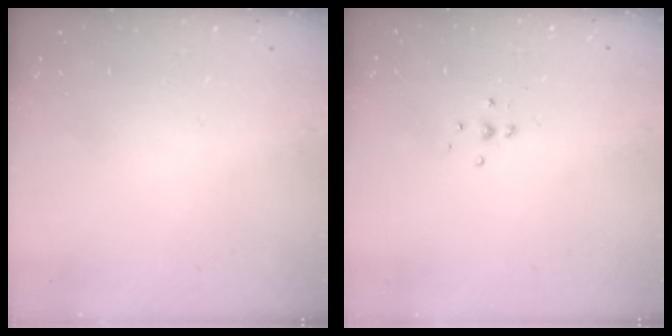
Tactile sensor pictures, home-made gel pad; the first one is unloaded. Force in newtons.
{"total": 4.3, "press": 4.3, "slide": 0.6}